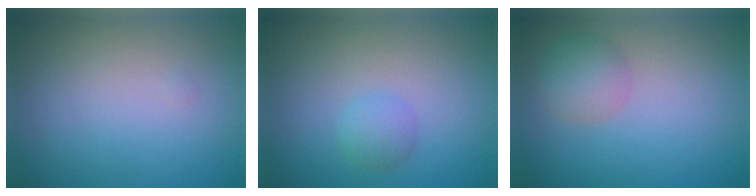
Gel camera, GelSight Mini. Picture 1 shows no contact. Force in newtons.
{"total": 1.5, "press": 1.5, "slide": 0.1}
{"total": 2.8, "press": 2.8, "slide": 0.1}